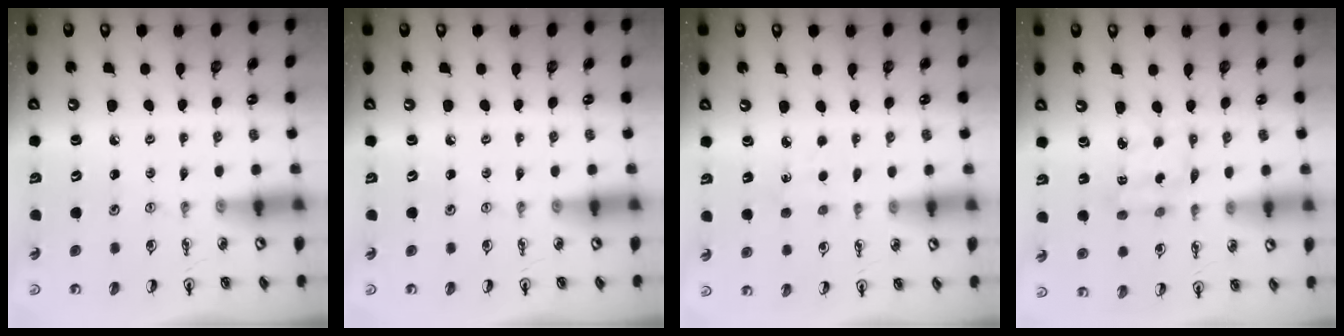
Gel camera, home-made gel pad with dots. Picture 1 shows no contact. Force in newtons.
{"total": 0.0}
{"total": 2.9, "press": 2.9, "slide": 0.3}
{"total": 2.9, "press": 2.9, "slide": 0.2}